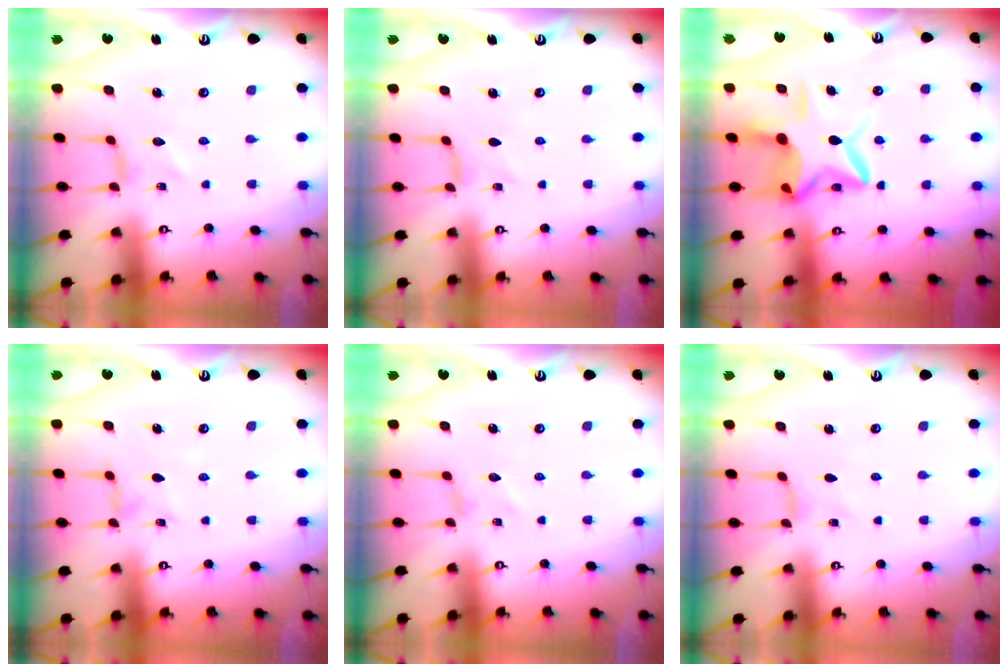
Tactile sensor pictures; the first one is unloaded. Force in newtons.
{"total": 0.0}
{"total": 15.2, "press": 15.1, "slide": 1.8}
{"total": 1.8, "press": 1.7, "slide": 0.3}
{"total": 0.0}
{"total": 0.0}